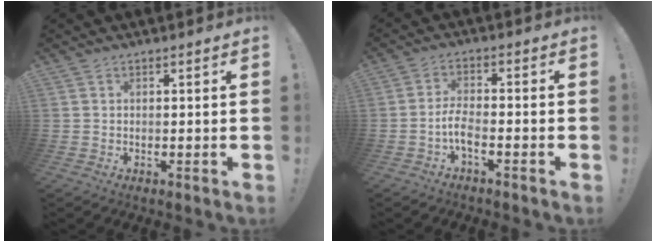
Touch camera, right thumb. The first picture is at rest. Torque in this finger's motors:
{"motor_torque": [0.20, -0.02, 0.64, -0.36, 0.01]}